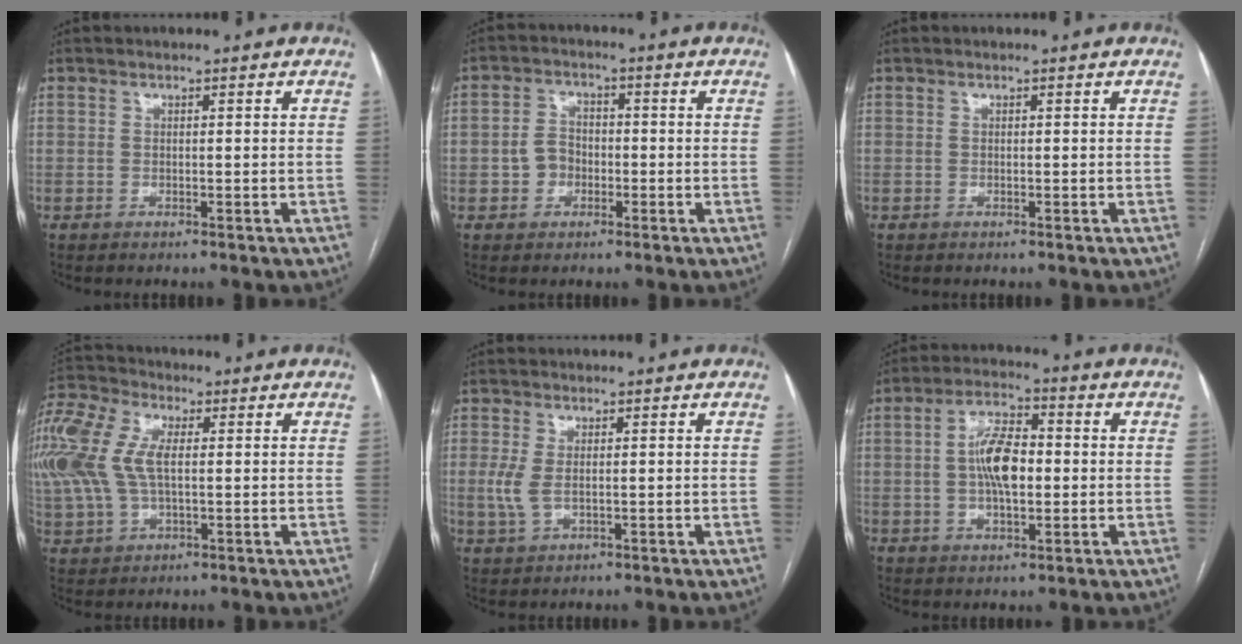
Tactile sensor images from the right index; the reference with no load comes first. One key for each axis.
{"total": 4.1, "fx": -1.1, "fy": 3.4, "fz": 1.9, "tx": -0.037, "ty": 0.015, "tz": -0.017}
{"total": 0.0}
{"total": 23.1, "fx": 4.3, "fy": 14.1, "fz": 17.7, "tx": -0.479, "ty": 0.059, "tz": 0.086}
{"total": 3.3, "fx": 0.0, "fy": 1.7, "fz": 2.9, "tx": -0.074, "ty": -0.006, "tz": 0.005}
{"total": 8.5, "fx": 0.1, "fy": 3.4, "fz": 7.8, "tx": -0.151, "ty": 0.013, "tz": 0.000}